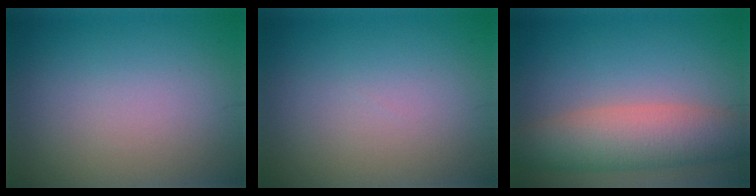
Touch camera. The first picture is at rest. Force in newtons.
{"total": 0.0}
{"total": 6.5, "press": 6.5, "slide": 0.2}